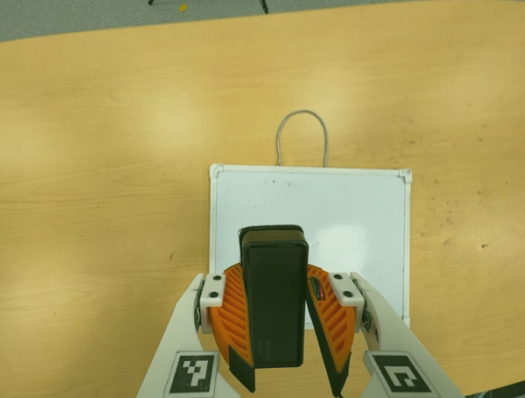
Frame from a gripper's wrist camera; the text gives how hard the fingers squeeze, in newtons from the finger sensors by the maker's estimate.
{"total": 9.2, "left": 9.4, "right": 9.1}